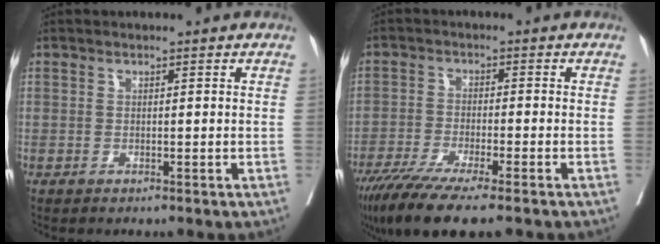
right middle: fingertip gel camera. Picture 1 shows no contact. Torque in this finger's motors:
{"motor_torque": [1.09, -1.05, 0.60, 0.08]}